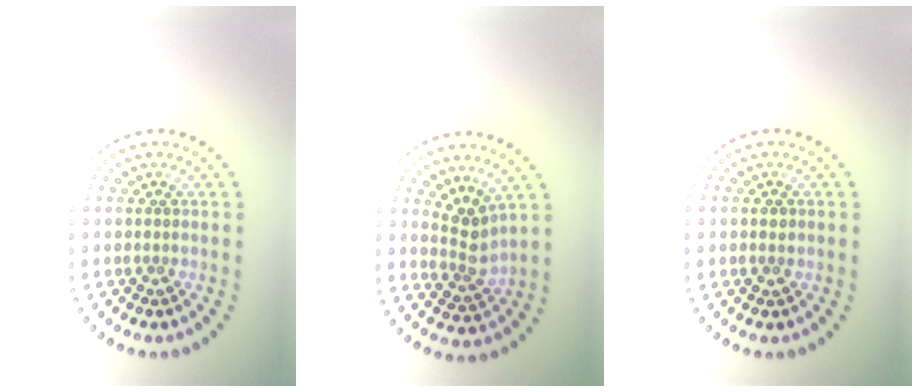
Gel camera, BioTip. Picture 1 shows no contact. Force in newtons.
{"total": 2.6, "press": 2.0, "slide": 1.7}
{"total": 1.2, "press": 1.2, "slide": 0.1}